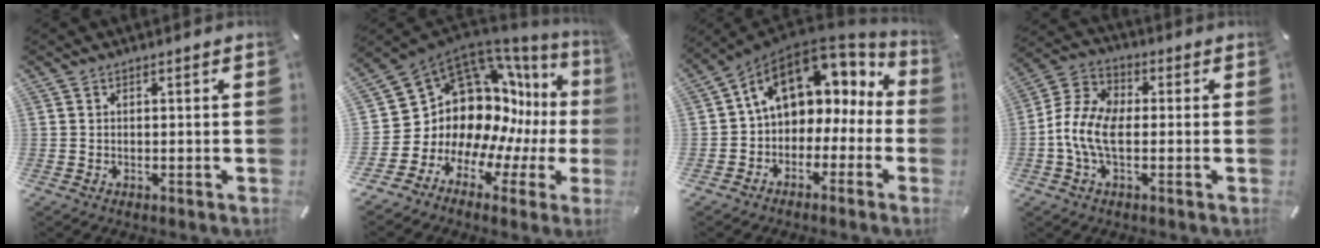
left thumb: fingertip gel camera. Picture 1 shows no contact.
{"total": 16.3, "force": [4.4, 13.1, 8.6], "torque": [-0.141, -0.099, 0.115]}
{"total": 11.8, "force": [4.9, 8.4, 6.6], "torque": [-0.123, -0.021, 0.091]}
{"total": 9.5, "force": [-2.4, 5.5, 7.4], "torque": [-0.168, 0.000, -0.045]}